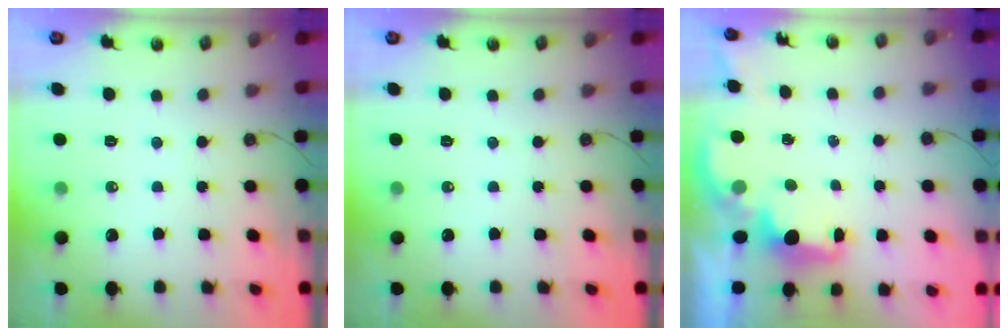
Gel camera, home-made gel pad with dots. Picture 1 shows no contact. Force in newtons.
{"total": 0.0}
{"total": 2.2, "press": 2.1, "slide": 0.8}